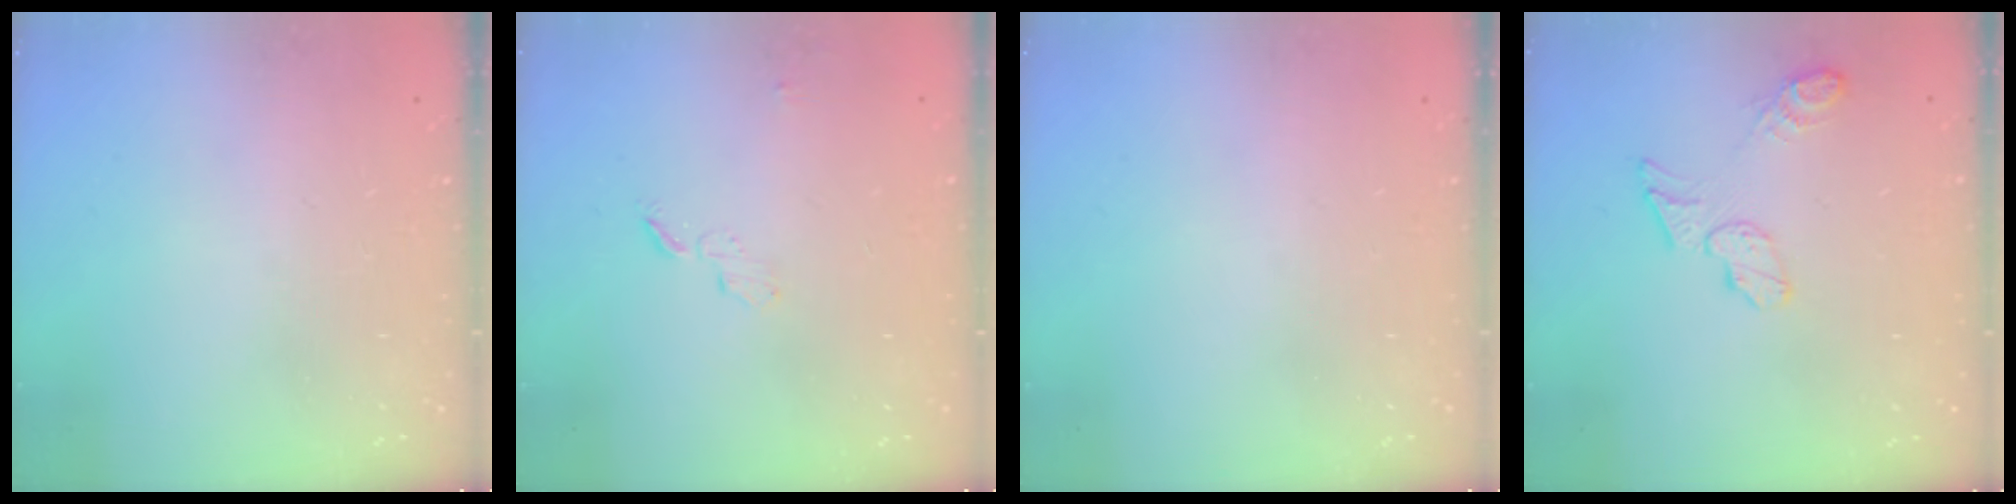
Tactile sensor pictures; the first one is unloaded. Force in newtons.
{"total": 3.5, "press": 3.5, "slide": 0.3}
{"total": 0.0}
{"total": 7.3, "press": 7.3, "slide": 0.3}